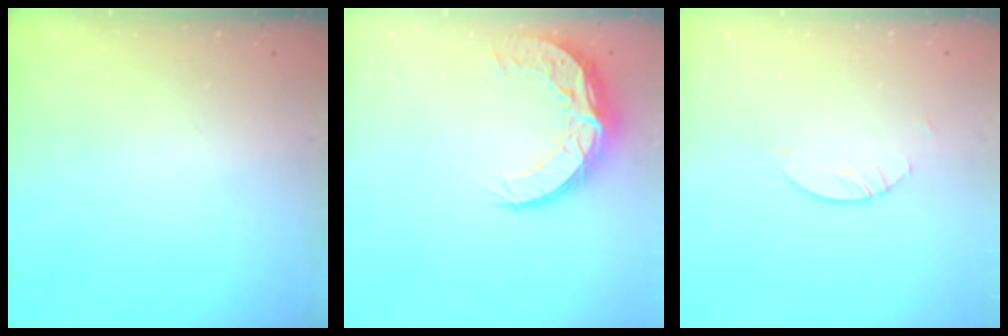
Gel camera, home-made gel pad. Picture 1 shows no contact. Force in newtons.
{"total": 12.0, "press": 11.9, "slide": 0.8}
{"total": 2.4, "press": 2.4, "slide": 0.2}